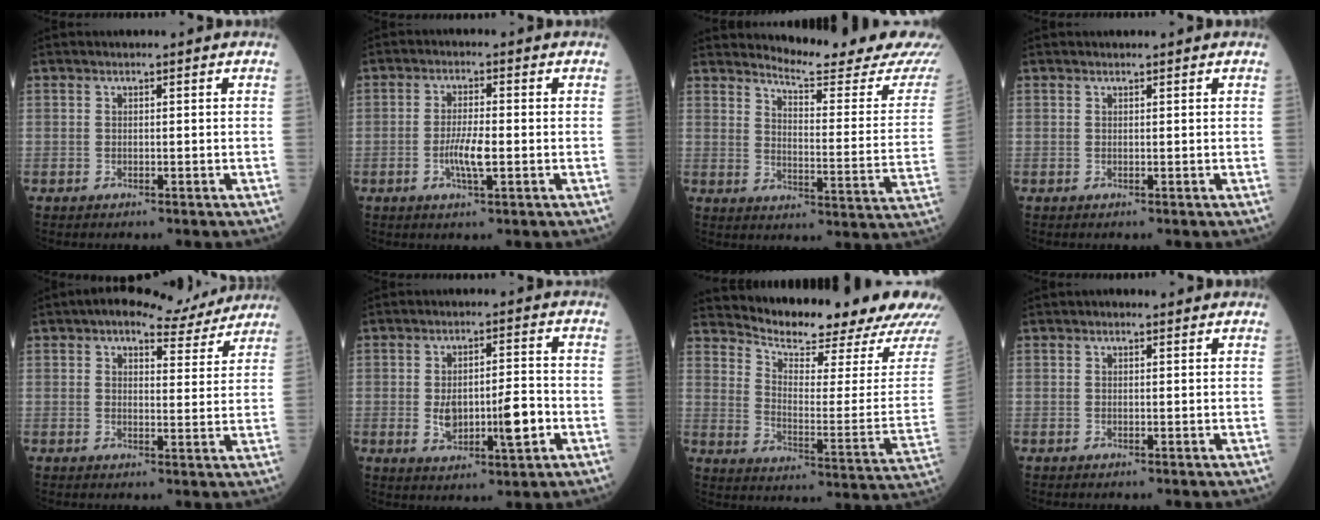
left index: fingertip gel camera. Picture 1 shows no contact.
{"total": 4.3, "force": [-1.1, 0.6, 4.2], "torque": [-0.084, -0.005, -0.020]}
{"total": 16.8, "force": [16.2, -1.1, 4.3], "torque": [-0.062, -0.113, 0.194]}
{"total": 0.8, "force": [0.7, -0.1, 0.2], "torque": [-0.010, 0.003, 0.013]}
{"total": 8.8, "force": [7.5, 3.1, 3.5], "torque": [-0.044, 0.017, 0.087]}
{"total": 8.7, "force": [-1.7, 2.8, 8.1], "torque": [-0.145, 0.004, -0.021]}
{"total": 21.7, "force": [20.7, -0.3, 6.7], "torque": [-0.134, -0.100, 0.285]}
{"total": 0.9, "force": [0.6, 0.4, 0.6], "torque": [-0.017, 0.007, 0.007]}